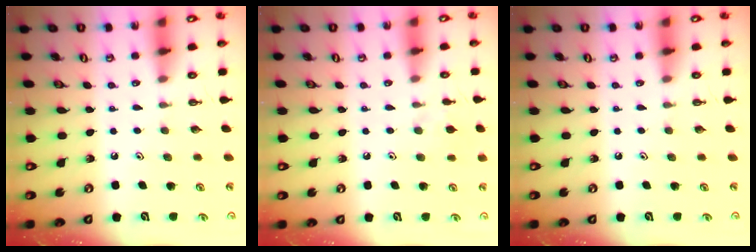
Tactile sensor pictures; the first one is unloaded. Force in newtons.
{"total": 5.3, "press": 5.2, "slide": 0.9}
{"total": 0.0}